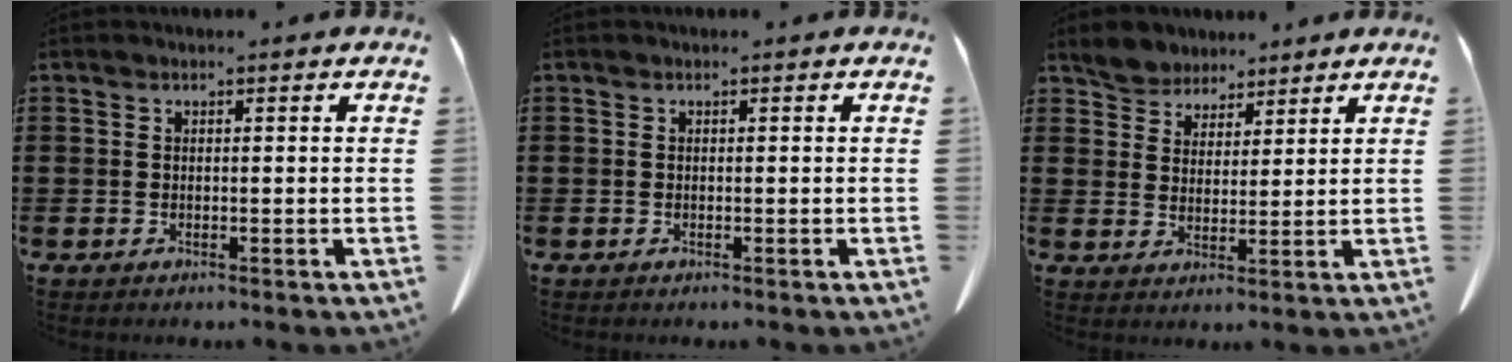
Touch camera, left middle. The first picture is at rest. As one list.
[{"total": 0.0}, {"total": 4.7, "force": [4.2, 2.1, 0.2], "torque": [-0.026, -0.009, 0.077]}]